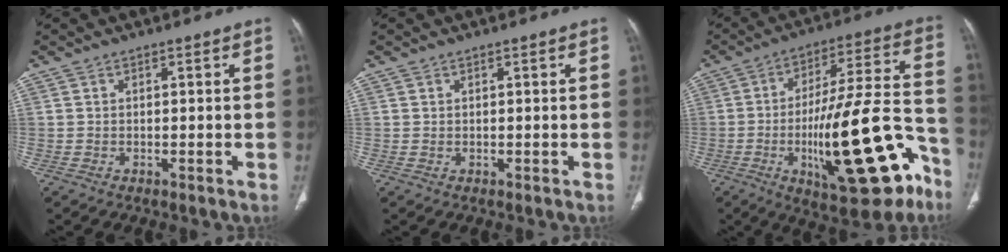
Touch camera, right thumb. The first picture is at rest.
{"total": 0.0}
{"total": 26.0, "force": [-10.4, 7.9, 22.5], "torque": [-0.317, 0.058, -0.146]}